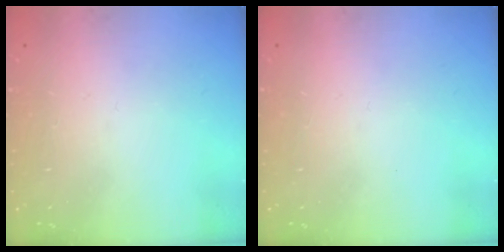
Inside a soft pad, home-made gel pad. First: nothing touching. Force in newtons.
{"total": 0.0}